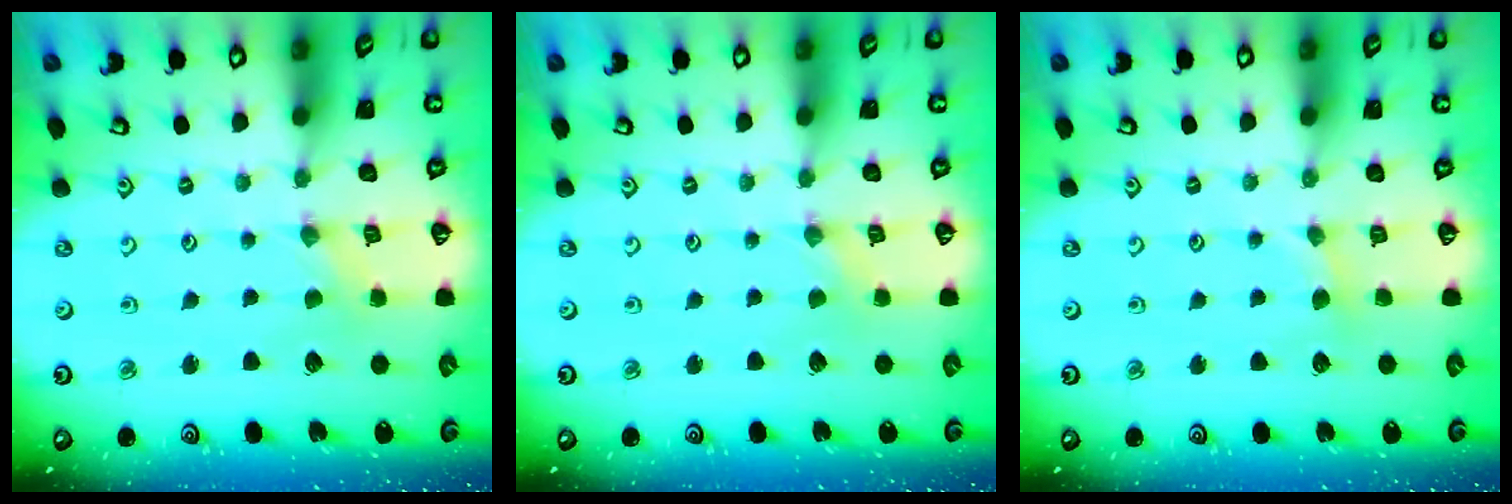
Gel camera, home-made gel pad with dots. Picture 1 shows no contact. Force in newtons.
{"total": 0.0}
{"total": 1.9, "press": 1.8, "slide": 0.4}